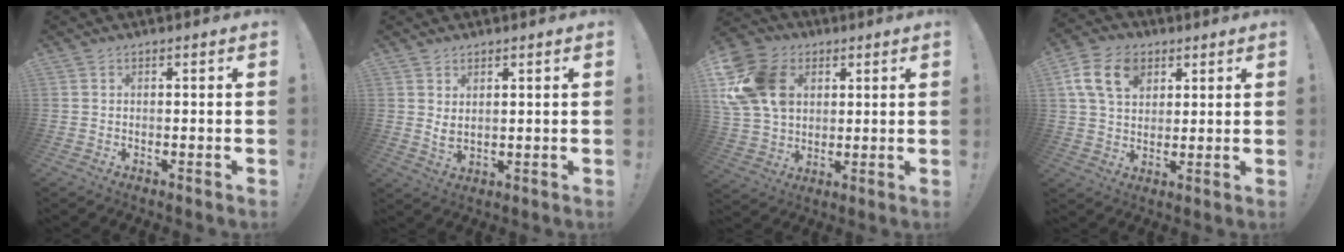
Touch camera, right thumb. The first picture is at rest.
{"total": 3.3, "force": [1.9, 1.6, 2.2], "torque": [-0.023, -0.017, 0.032]}
{"total": 18.5, "force": [5.7, 14.2, 10.4], "torque": [-0.194, -0.013, 0.113]}
{"total": 14.3, "force": [5.8, 10.2, 8.2], "torque": [-0.137, -0.012, 0.112]}